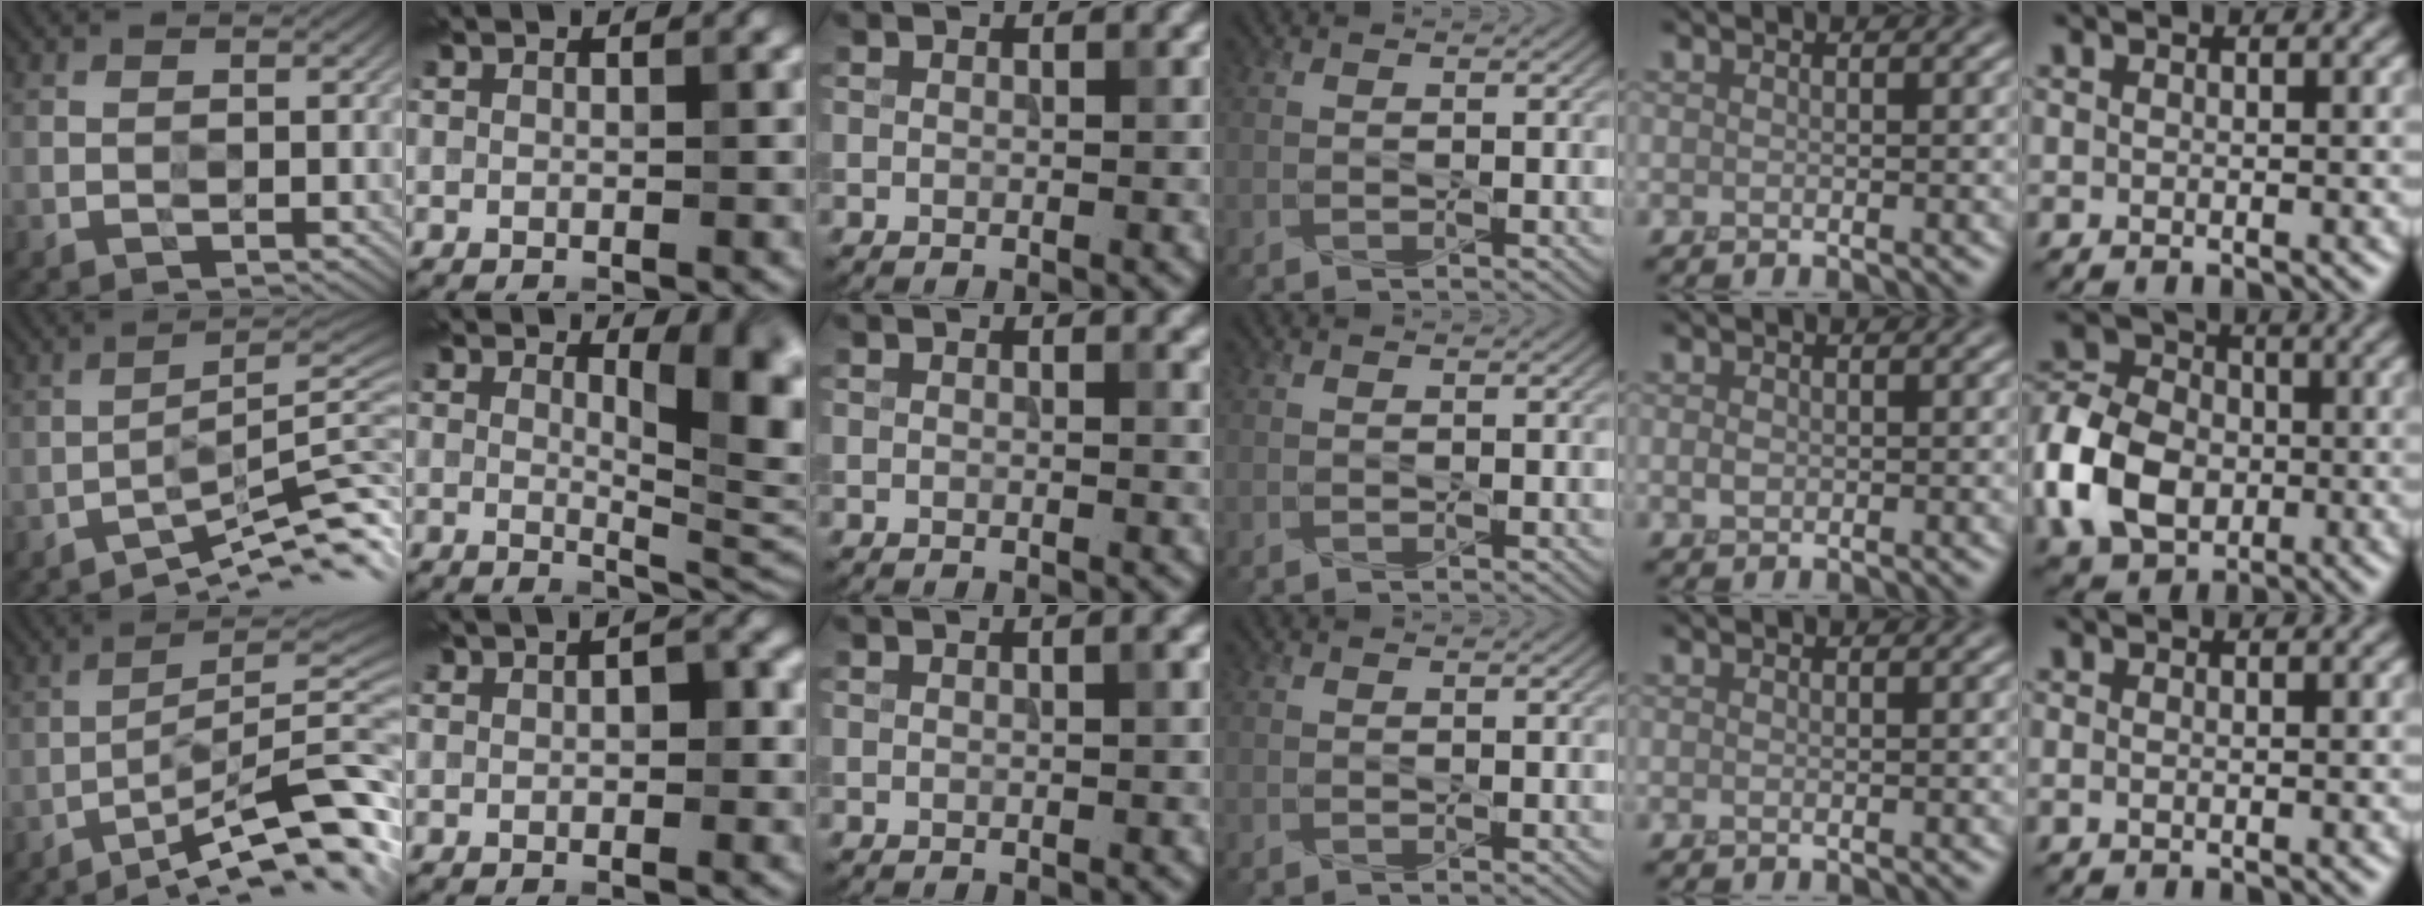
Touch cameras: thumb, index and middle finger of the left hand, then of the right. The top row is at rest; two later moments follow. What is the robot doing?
{"motion": "press", "object": "syringe"}